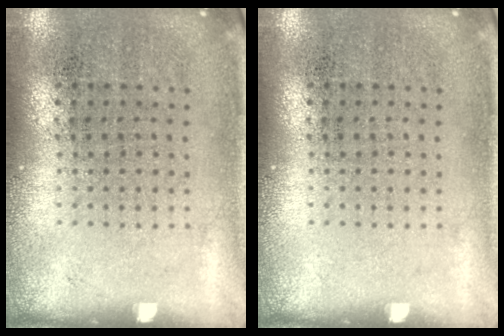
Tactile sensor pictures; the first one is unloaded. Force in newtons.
{"total": 0.0}